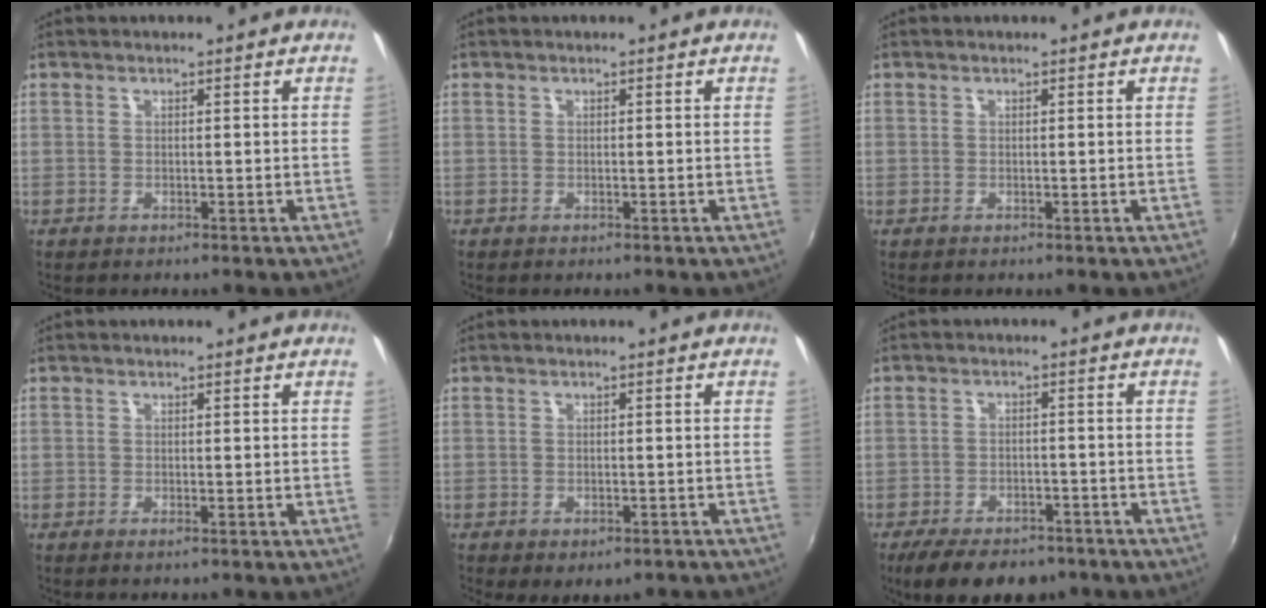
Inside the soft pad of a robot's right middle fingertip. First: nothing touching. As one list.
[{"total": 0.0}, {"total": 0.0}, {"total": 0.0}, {"total": 4.6, "force": [-2.9, 2.3, 2.7], "torque": [-0.051, -0.025, -0.034]}, {"total": 11.7, "force": [-8.8, 5.1, 5.8], "torque": [-0.129, -0.018, -0.133]}]